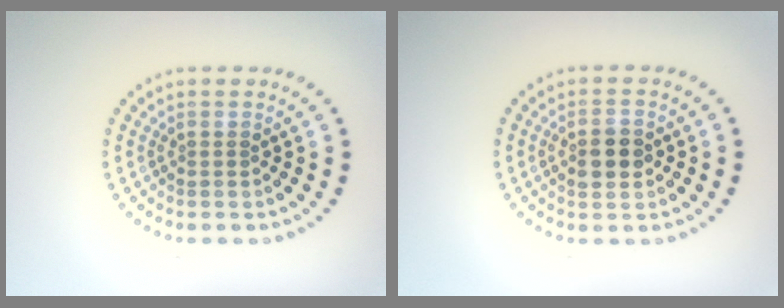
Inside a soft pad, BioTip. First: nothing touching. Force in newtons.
{"total": 2.9, "press": 2.9, "slide": 0.2}